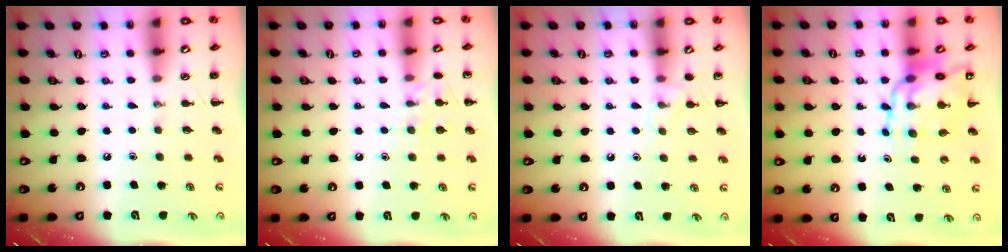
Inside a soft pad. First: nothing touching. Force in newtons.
{"total": 8.5, "press": 8.4, "slide": 1.4}
{"total": 6.3, "press": 5.9, "slide": 2.3}
{"total": 12.1, "press": 11.5, "slide": 3.7}